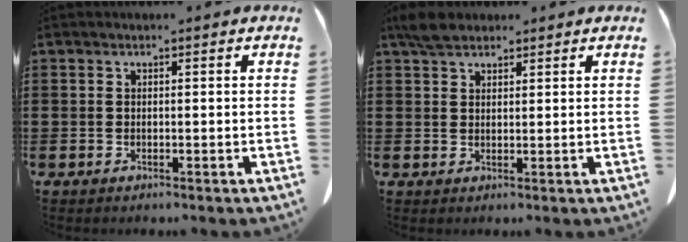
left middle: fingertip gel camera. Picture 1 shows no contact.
{"total": 3.3, "force": [2.7, 1.3, 1.4], "torque": [-0.026, 0.001, 0.051]}